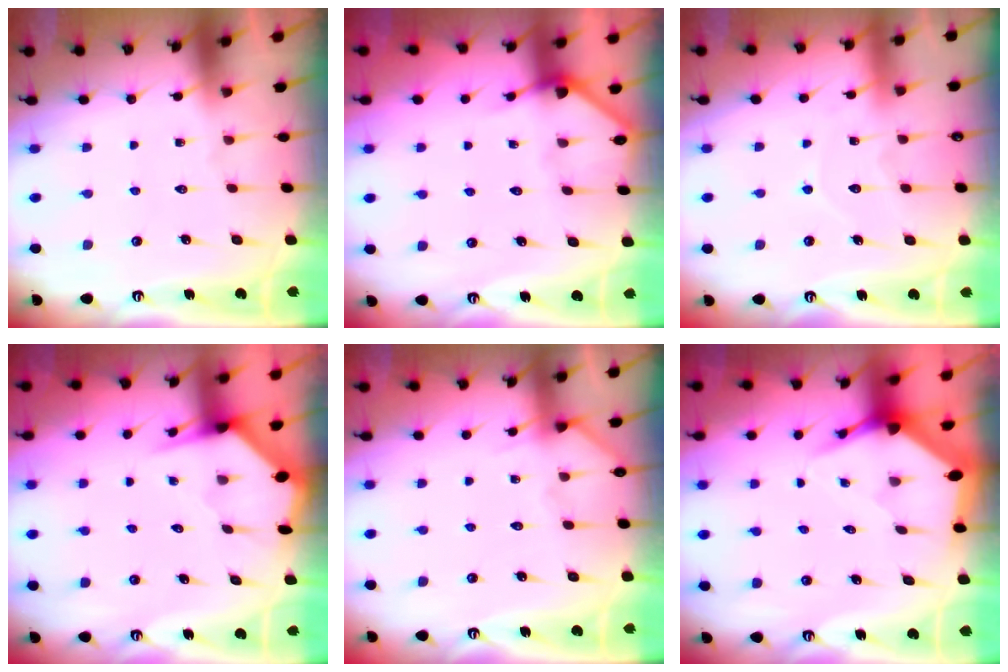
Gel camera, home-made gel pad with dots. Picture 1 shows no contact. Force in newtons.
{"total": 3.4, "press": 3.4, "slide": 0.3}
{"total": 5.9, "press": 5.8, "slide": 0.7}
{"total": 3.6, "press": 3.6, "slide": 0.4}
{"total": 2.8, "press": 2.8, "slide": 0.2}
{"total": 5.2, "press": 5.1, "slide": 0.3}